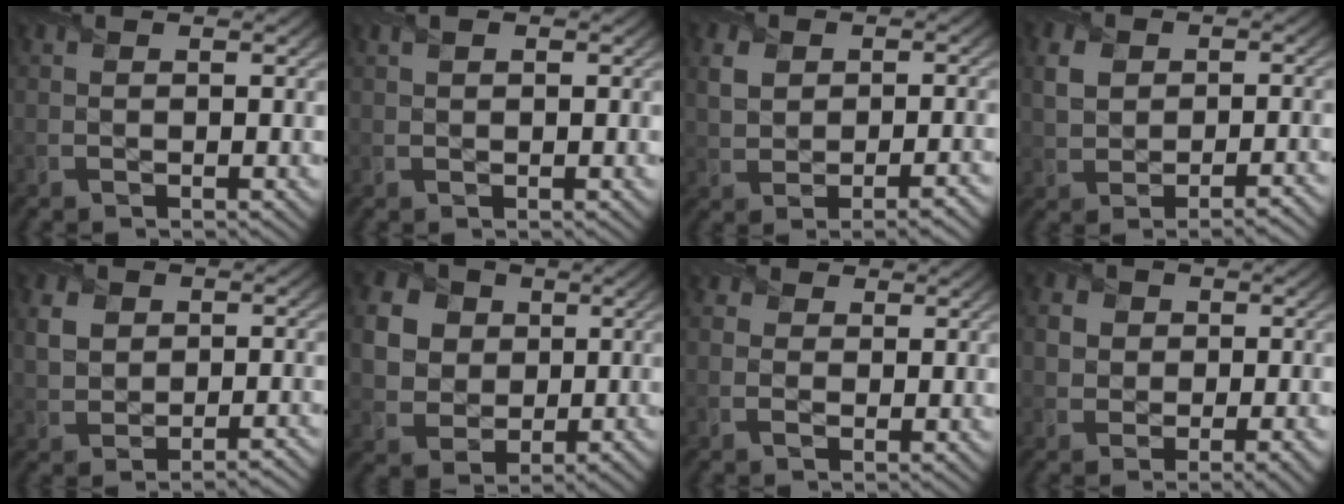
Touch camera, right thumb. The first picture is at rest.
{"total": 1.1, "force": [0.6, 0.5, 0.8], "torque": [-0.019, 0.005, 0.010]}
{"total": 5.2, "force": [0.0, 3.4, 3.9], "torque": [-0.063, -0.004, 0.001]}
{"total": 4.9, "force": [-0.2, 3.5, 3.4], "torque": [-0.060, -0.004, -0.002]}
{"total": 4.5, "force": [-0.1, 3.5, 2.8], "torque": [-0.053, -0.003, -0.002]}
{"total": 8.4, "force": [1.4, 7.3, 3.8], "torque": [-0.130, 0.007, 0.022]}
{"total": 2.5, "force": [0.5, 2.1, 1.2], "torque": [-0.031, 0.004, 0.003]}
{"total": 6.1, "force": [-0.2, 5.1, 3.3], "torque": [-0.053, 0.004, -0.013]}